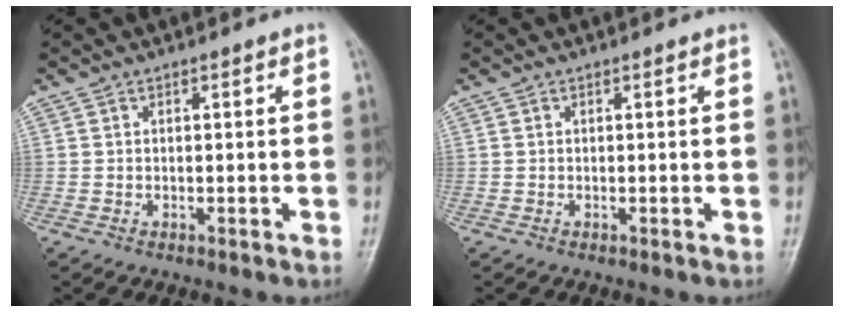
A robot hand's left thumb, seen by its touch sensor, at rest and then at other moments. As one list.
[{"total": 0.0}]